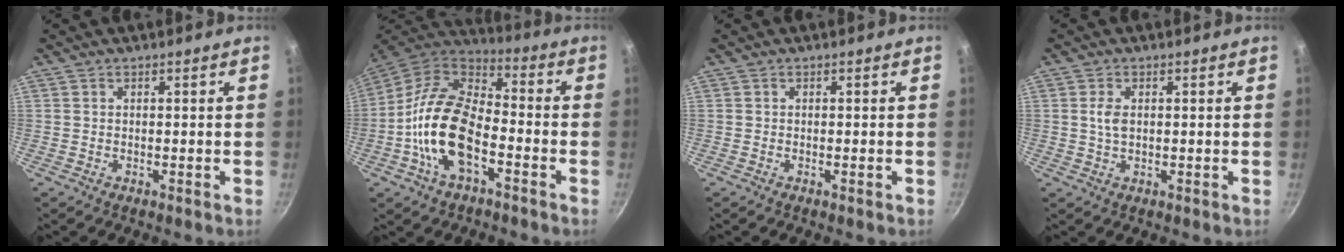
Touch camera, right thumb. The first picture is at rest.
{"total": 18.0, "force": [-5.3, 9.8, 14.1], "torque": [-0.250, 0.041, -0.113]}
{"total": 0.5, "force": [-0.2, 0.0, 0.5], "torque": [-0.008, 0.002, -0.005]}
{"total": 2.7, "force": [0.4, 1.5, 2.2], "torque": [-0.041, -0.001, 0.008]}